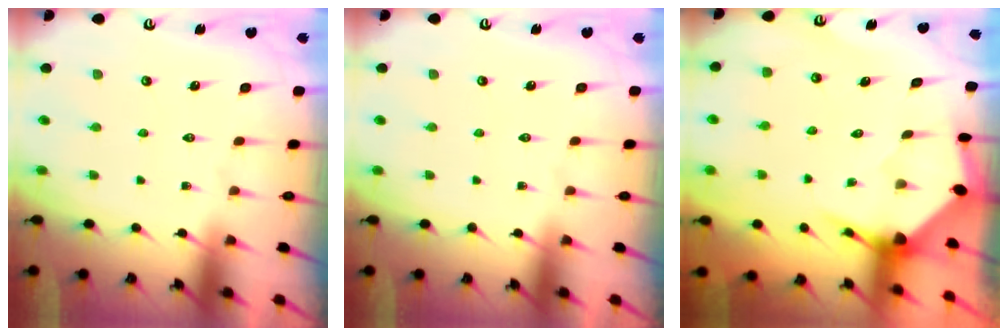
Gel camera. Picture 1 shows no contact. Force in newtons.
{"total": 0.0}
{"total": 3.7, "press": 3.7, "slide": 0.4}